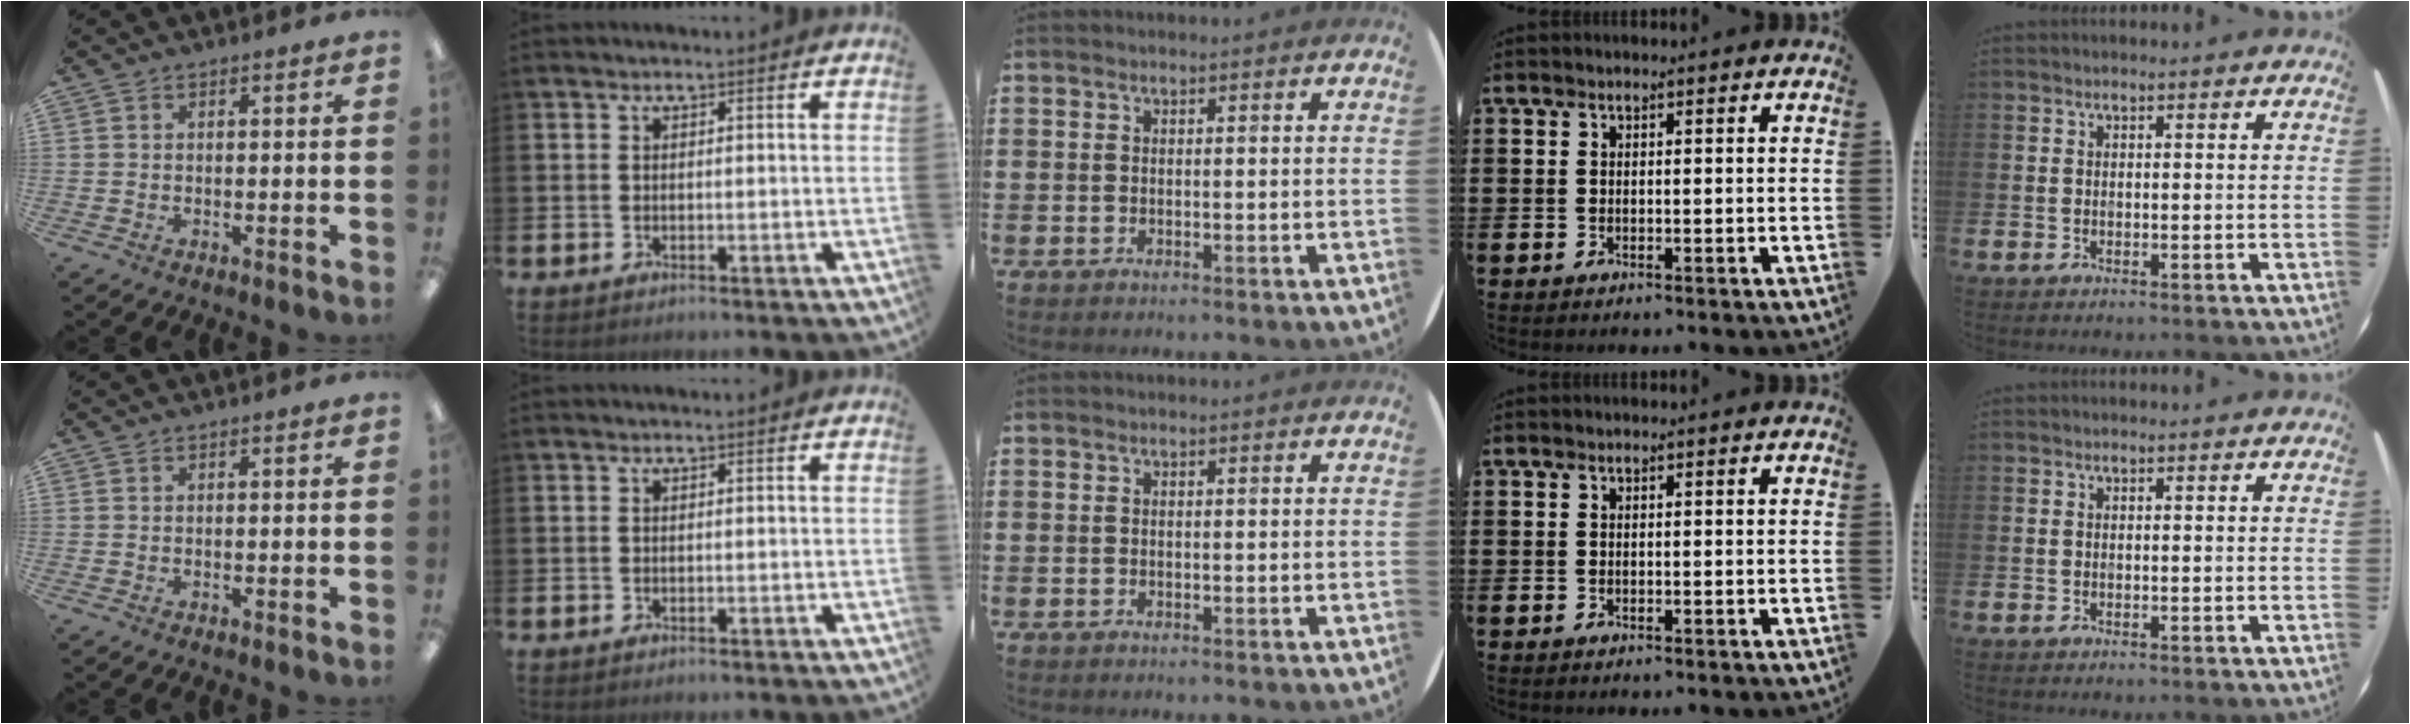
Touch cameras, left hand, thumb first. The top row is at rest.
{}